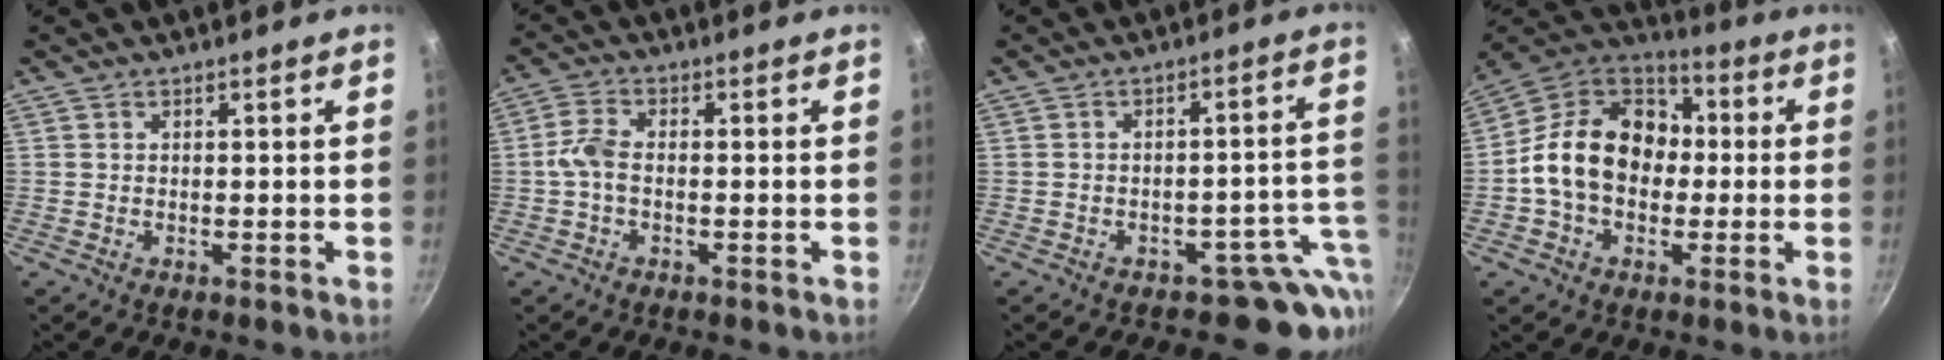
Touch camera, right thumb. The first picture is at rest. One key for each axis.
{"total": 4.2, "fx": -0.8, "fy": 2.2, "fz": 3.5, "tx": -0.080, "ty": 0.017, "tz": -0.026}
{"total": 8.8, "fx": -4.7, "fy": 6.4, "fz": 3.8, "tx": 0.039, "ty": 0.055, "tz": -0.054}
{"total": 18.4, "fx": -0.4, "fy": 14.0, "fz": 11.9, "tx": -0.168, "ty": 0.045, "tz": -0.024}